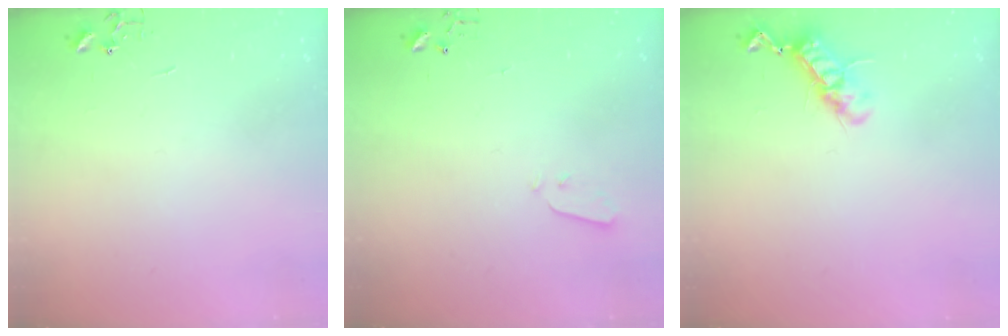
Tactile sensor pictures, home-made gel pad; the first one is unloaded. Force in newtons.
{"total": 3.0, "press": 3.0, "slide": 0.3}
{"total": 11.3, "press": 11.2, "slide": 1.2}